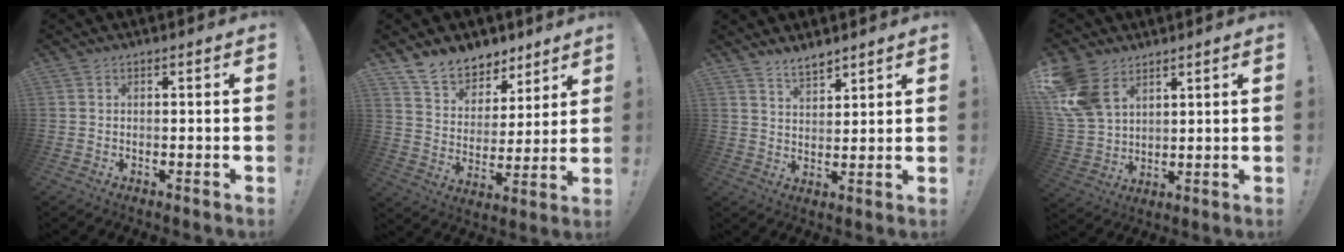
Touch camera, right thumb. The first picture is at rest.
{"total": 11.7, "force": [9.4, 6.4, 2.9], "torque": [-0.061, -0.069, 0.180]}
{"total": 5.4, "force": [4.7, 1.9, 1.7], "torque": [-0.028, -0.030, 0.087]}
{"total": 13.0, "force": [7.1, 8.8, 6.6], "torque": [-0.139, -0.029, 0.145]}